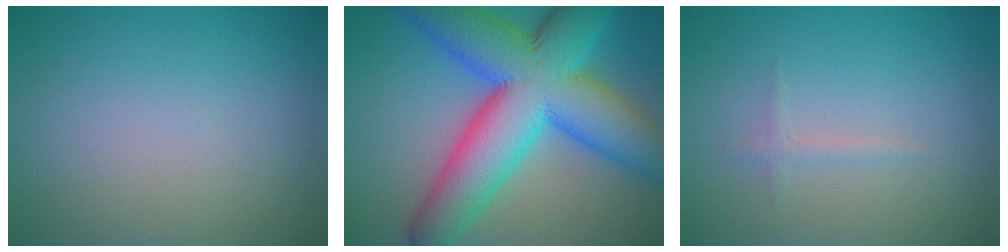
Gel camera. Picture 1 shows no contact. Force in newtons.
{"total": 15.0, "press": 15.0, "slide": 0.4}
{"total": 0.8, "press": 0.8, "slide": 0.1}